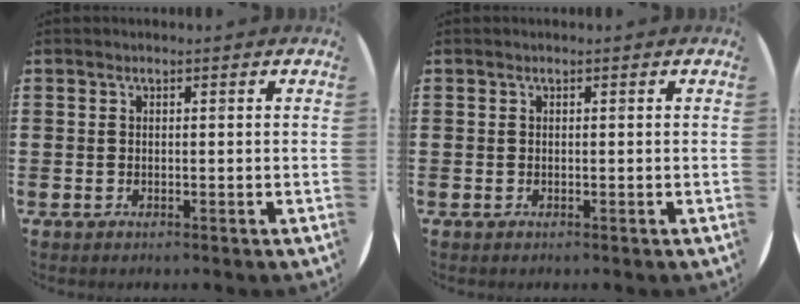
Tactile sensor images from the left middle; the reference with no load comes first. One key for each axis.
{"total": 0.0}